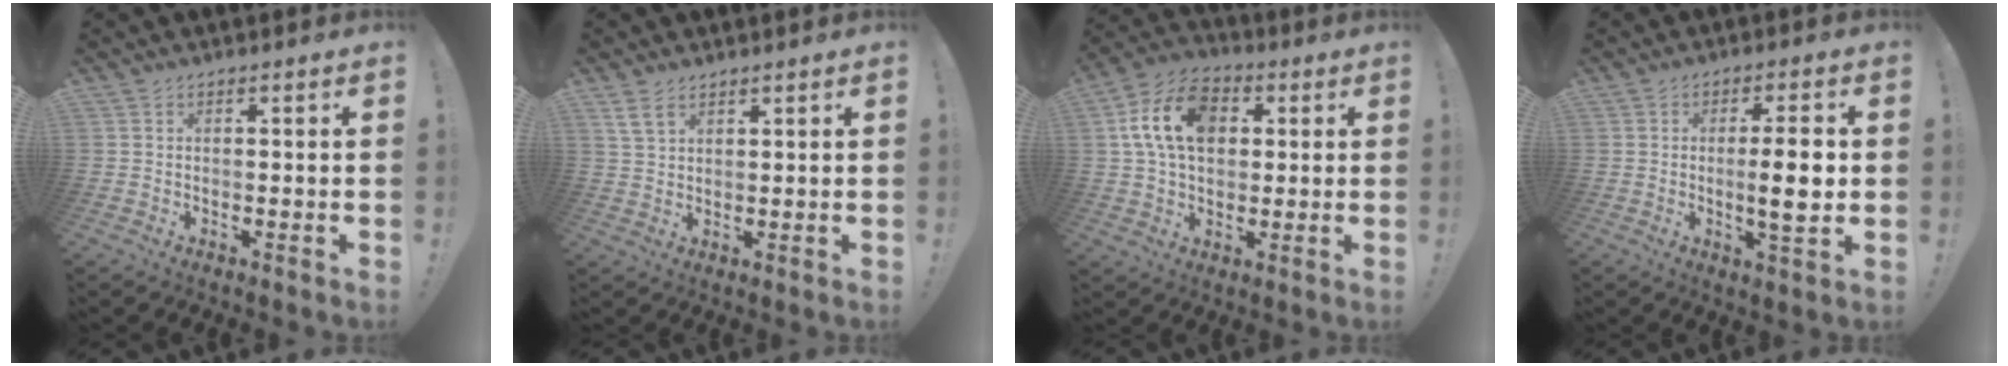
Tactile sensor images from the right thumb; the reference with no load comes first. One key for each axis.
{"total": 4.6, "fx": 3.0, "fy": 2.2, "fz": 2.7, "tx": -0.050, "ty": -0.007, "tz": 0.058}
{"total": 15.2, "fx": 3.6, "fy": 10.7, "fz": 10.2, "tx": -0.181, "ty": 0.007, "tz": 0.071}
{"total": 8.7, "fx": -0.5, "fy": 1.4, "fz": 8.5, "tx": -0.127, "ty": -0.007, "tz": -0.016}